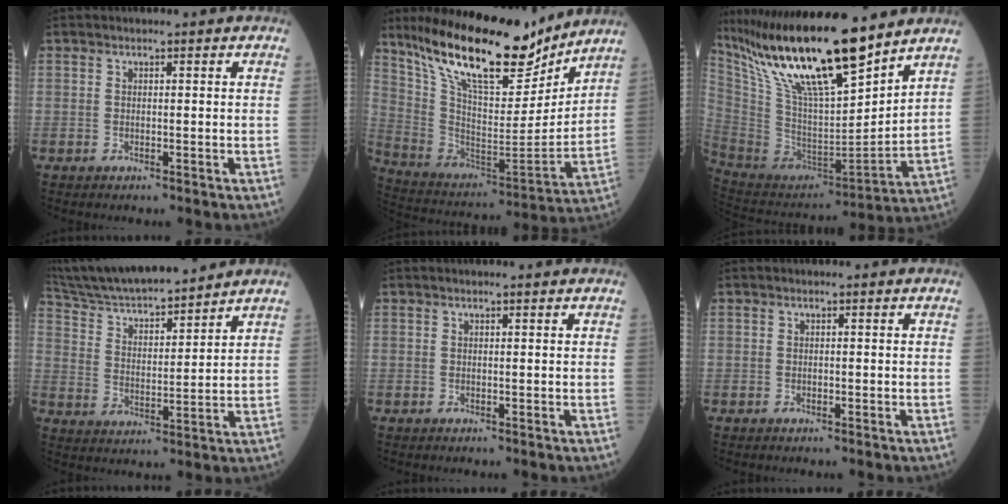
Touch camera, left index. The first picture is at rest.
{"total": 21.3, "force": [16.6, 5.7, 12.1], "torque": [-0.218, -0.020, 0.289]}
{"total": 22.3, "force": [16.3, 3.4, 14.7], "torque": [-0.279, -0.003, 0.304]}
{"total": 16.7, "force": [15.3, 1.6, 6.5], "torque": [-0.120, 0.009, 0.262]}
{"total": 0.0}
{"total": 0.7, "force": [-0.7, 0.1, -0.1], "torque": [0.001, -0.005, -0.013]}